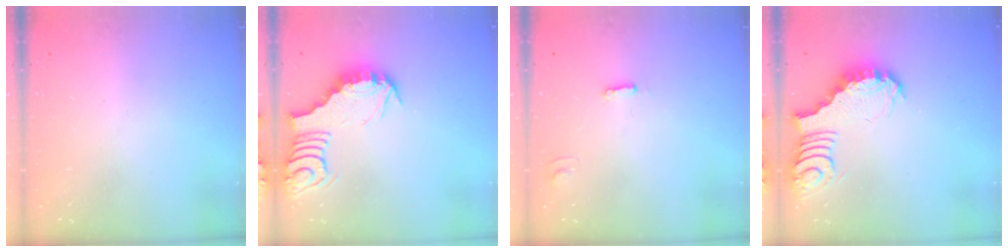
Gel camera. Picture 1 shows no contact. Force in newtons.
{"total": 3.3, "press": 3.3, "slide": 0.4}
{"total": 3.2, "press": 3.2, "slide": 0.5}
{"total": 3.9, "press": 3.8, "slide": 0.6}